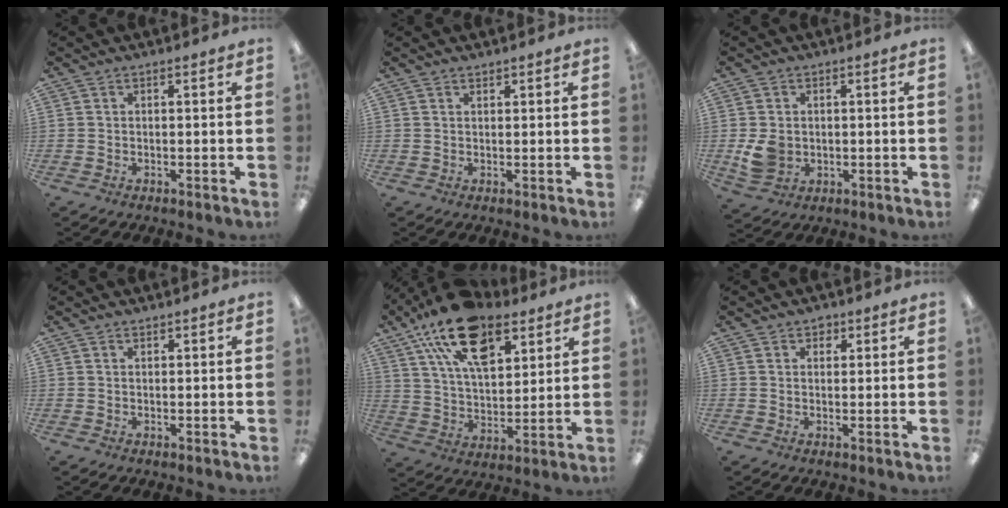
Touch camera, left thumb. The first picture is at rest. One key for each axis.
{"total": 0.9, "fx": 0.8, "fy": 0.3, "fz": 0.2, "tx": -0.004, "ty": 0.000, "tz": 0.016}
{"total": 5.5, "fx": -0.1, "fy": 4.7, "fz": 2.9, "tx": -0.050, "ty": 0.000, "tz": -0.002}
{"total": 0.6, "fx": 0.6, "fy": 0.2, "fz": 0.1, "tx": -0.003, "ty": 0.000, "tz": 0.011}
{"total": 20.2, "fx": 11.9, "fy": 10.6, "fz": 12.3, "tx": -0.211, "ty": -0.046, "tz": 0.212}
{"total": 1.9, "fx": 1.3, "fy": 1.4, "fz": 0.5, "tx": 0.005, "ty": -0.005, "tz": 0.020}